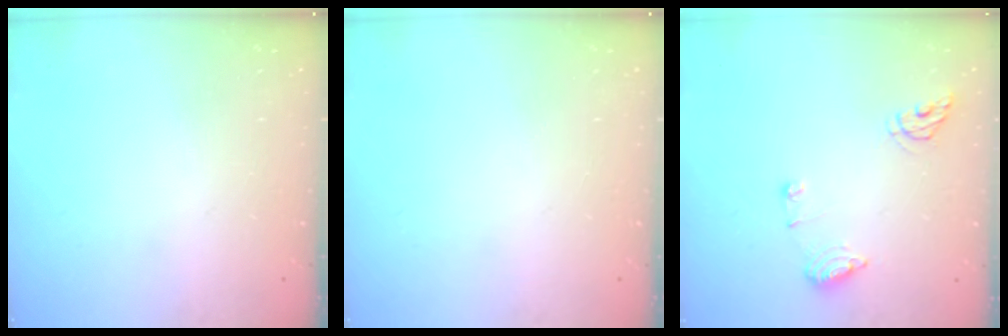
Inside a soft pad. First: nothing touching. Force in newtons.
{"total": 0.0}
{"total": 8.9, "press": 8.8, "slide": 1.1}